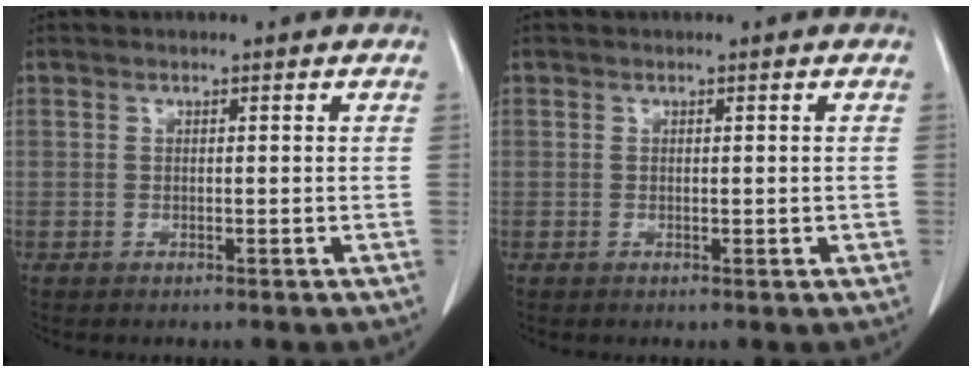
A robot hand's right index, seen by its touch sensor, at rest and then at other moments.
{"total": 0.7, "force": [0.0, 0.5, 0.6], "torque": [-0.007, -0.001, 0.001]}